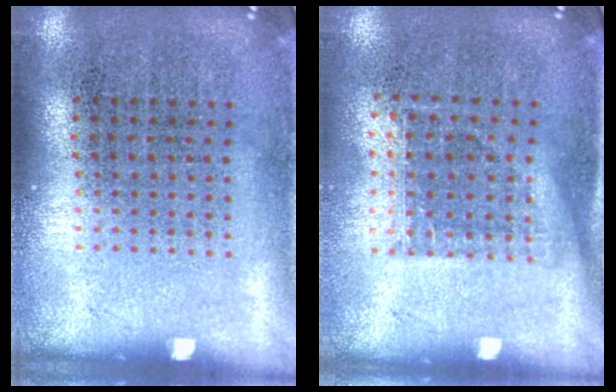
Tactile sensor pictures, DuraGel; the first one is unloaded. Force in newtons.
{"total": 1.1, "press": 0.9, "slide": 0.7}